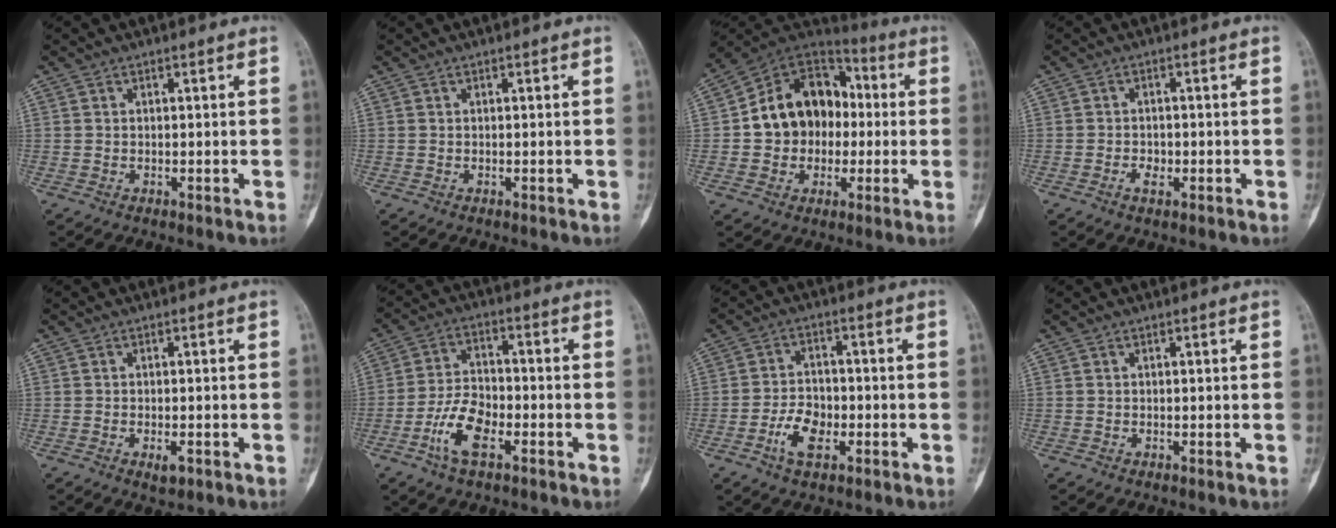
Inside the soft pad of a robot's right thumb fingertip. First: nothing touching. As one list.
[{"total": 0.0}, {"total": 16.7, "force": [-0.2, 13.4, 10.0], "torque": [-0.116, 0.038, -0.010]}, {"total": 2.3, "force": [-1.0, 1.5, 1.5], "torque": [-0.022, 0.004, -0.017]}, {"total": 2.0, "force": [-0.9, 0.8, 1.6], "torque": [-0.023, 0.000, -0.011]}, {"total": 8.9, "force": [-4.0, 4.3, 6.7], "torque": [-0.130, 0.020, -0.080]}, {"total": 6.7, "force": [-2.7, 3.9, 4.7], "torque": [-0.078, 0.016, -0.051]}, {"total": 0.0}]